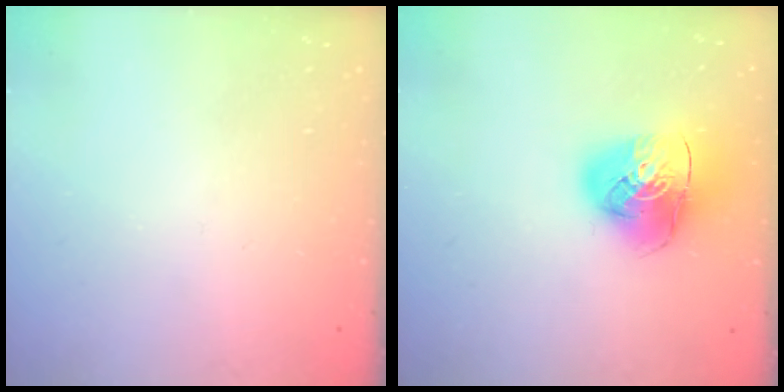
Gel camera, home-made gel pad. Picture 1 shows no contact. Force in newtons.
{"total": 13.4, "press": 13.3, "slide": 1.7}